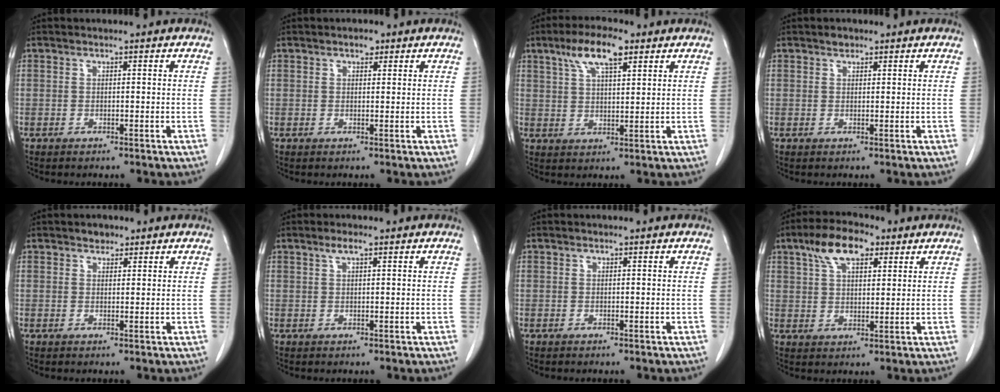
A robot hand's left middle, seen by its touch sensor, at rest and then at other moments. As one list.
[{"total": 1.4, "force": [0.9, 0.7, 0.7], "torque": [-0.013, 0.001, 0.013]}, {"total": 7.7, "force": [4.5, 2.1, 5.9], "torque": [-0.118, 0.014, 0.082]}, {"total": 1.0, "force": [0.8, 0.6, 0.3], "torque": [-0.008, 0.000, 0.012]}, {"total": 1.6, "force": [1.2, 1.0, 0.4], "torque": [-0.008, 0.000, 0.018]}, {"total": 1.6, "force": [1.0, 0.2, 1.2], "torque": [-0.029, 0.005, 0.021]}, {"total": 0.0}, {"total": 8.3, "force": [4.7, 3.5, 5.8], "torque": [-0.113, 0.021, 0.085]}]